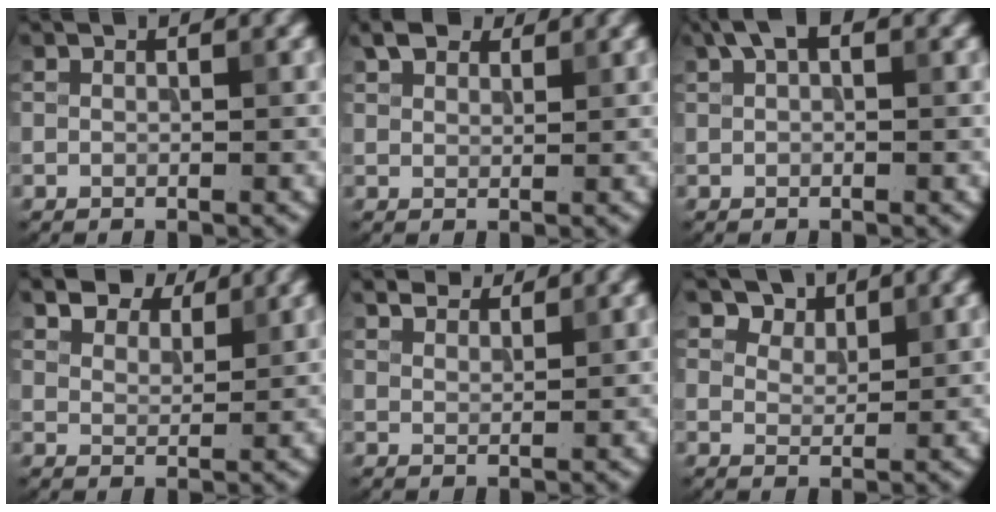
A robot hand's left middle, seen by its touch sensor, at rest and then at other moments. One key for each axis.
{"total": 2.6, "fx": 2.0, "fy": 1.3, "fz": 1.0, "tx": -0.023, "ty": 0.009, "tz": 0.039}
{"total": 2.3, "fx": 1.2, "fy": 1.1, "fz": 1.6, "tx": -0.025, "ty": 0.009, "tz": 0.017}
{"total": 5.6, "fx": 4.8, "fy": 2.2, "fz": 2.0, "tx": -0.051, "ty": -0.005, "tz": 0.088}
{"total": 3.2, "fx": 3.0, "fy": 0.7, "fz": 0.9, "tx": -0.019, "ty": 0.001, "tz": 0.052}
{"total": 3.0, "fx": 2.5, "fy": 1.5, "fz": 0.7, "tx": -0.027, "ty": -0.022, "tz": 0.052}